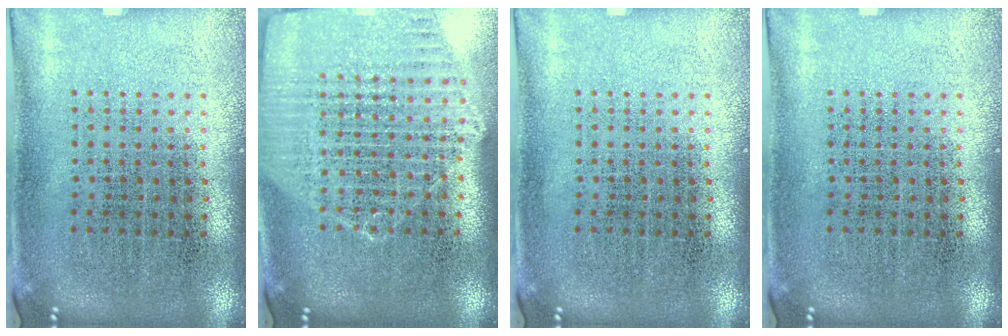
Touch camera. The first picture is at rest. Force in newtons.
{"total": 1.6, "press": 1.5, "slide": 0.4}
{"total": 0.0}
{"total": 0.0}